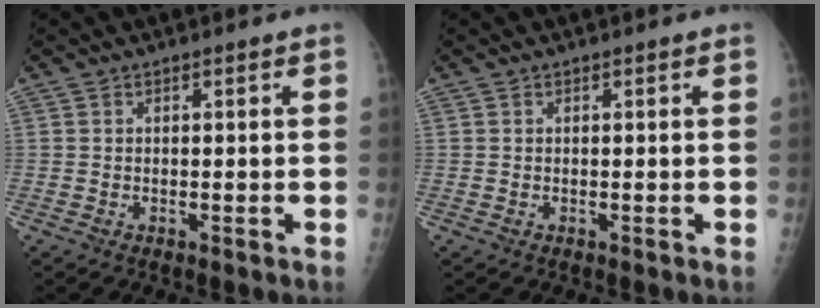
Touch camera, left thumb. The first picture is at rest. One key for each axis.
{"total": 0.0}